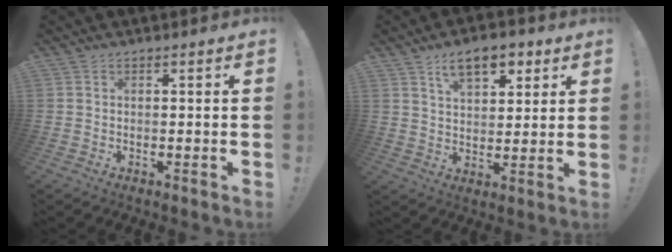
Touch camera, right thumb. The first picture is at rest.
{"total": 10.7, "force": [6.0, 5.7, 6.7], "torque": [-0.096, -0.015, 0.109]}